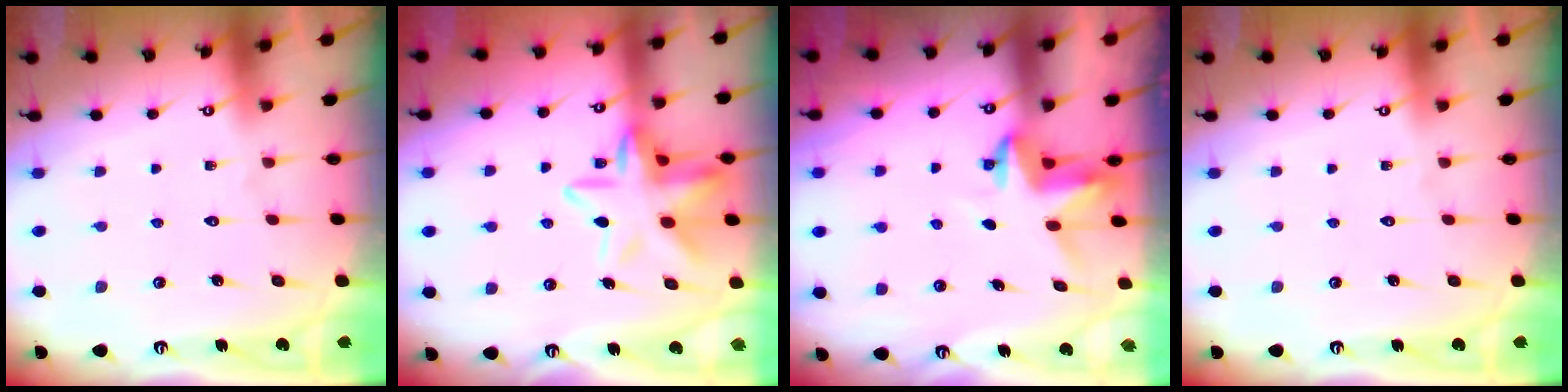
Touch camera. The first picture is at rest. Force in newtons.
{"total": 13.8, "press": 13.8, "slide": 1.4}
{"total": 3.9, "press": 3.9, "slide": 0.3}
{"total": 0.0}